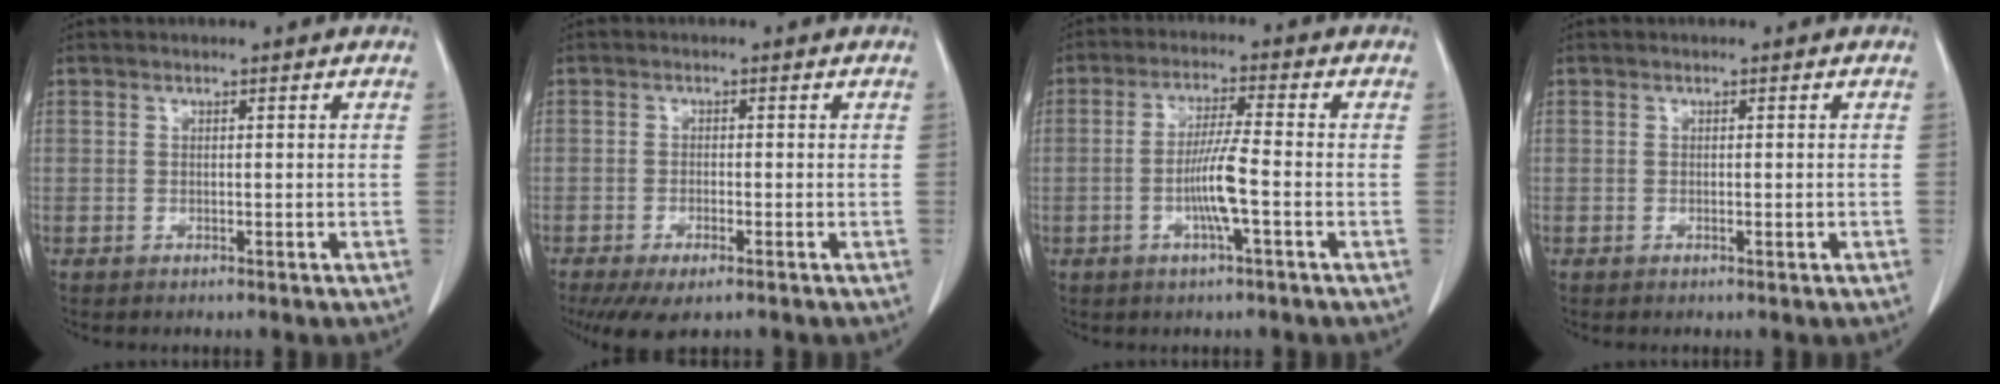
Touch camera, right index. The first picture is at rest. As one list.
[{"total": 5.1, "force": [-3.2, 1.3, 3.7], "torque": [-0.062, -0.013, -0.052]}, {"total": 6.2, "force": [-1.6, -0.3, 6.0], "torque": [-0.119, 0.001, -0.031]}, {"total": 0.5, "force": [-0.1, -0.1, 0.5], "torque": [-0.010, 0.000, 0.002]}]